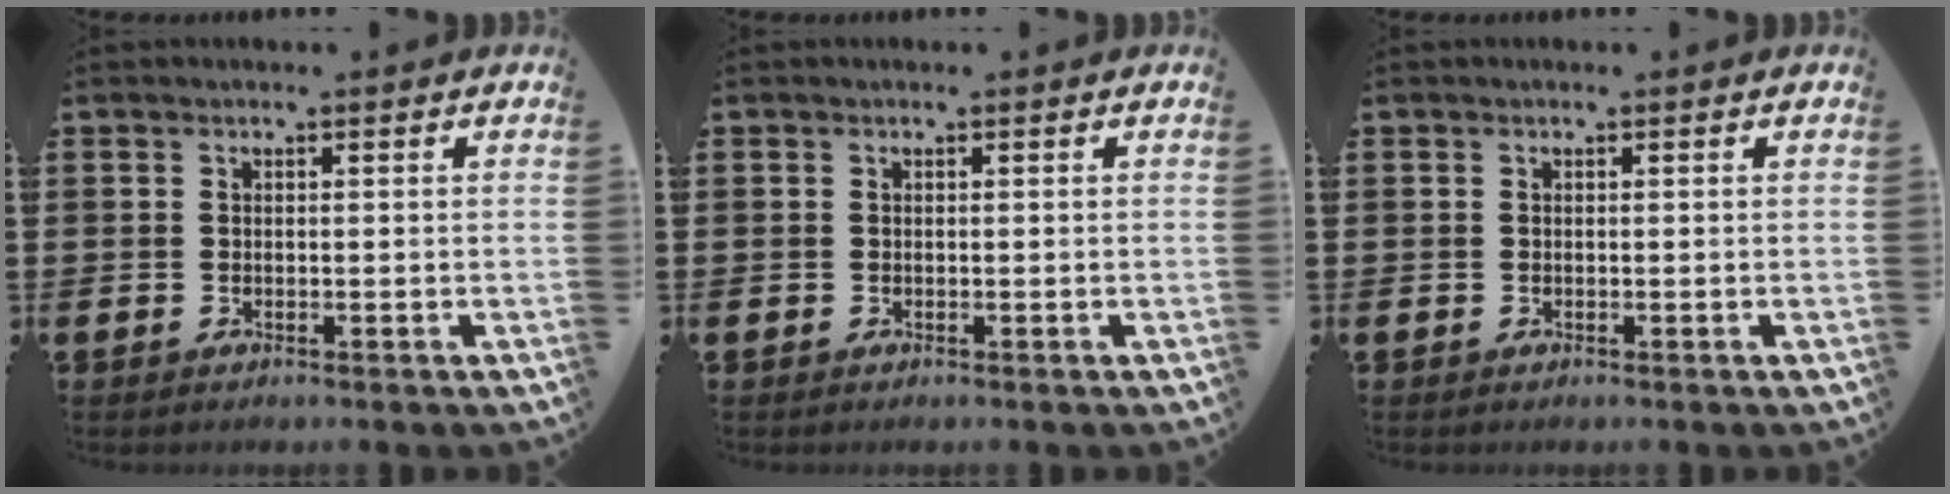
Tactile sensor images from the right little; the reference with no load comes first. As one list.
[{"total": 0.0}, {"total": 0.0}]